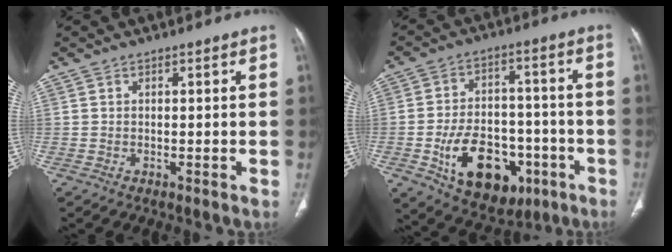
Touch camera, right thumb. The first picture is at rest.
{"total": 18.0, "force": [-6.7, 11.5, 12.1], "torque": [-0.148, 0.031, -0.089]}